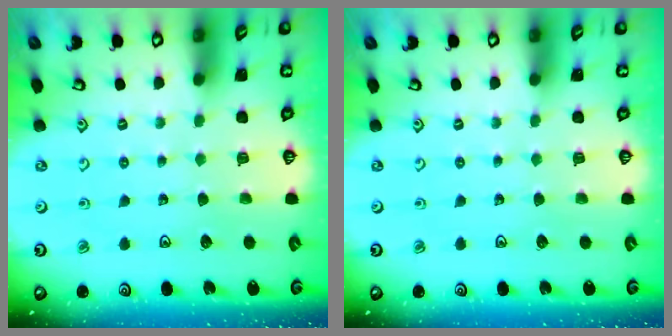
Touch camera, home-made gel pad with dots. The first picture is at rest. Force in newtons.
{"total": 0.0}